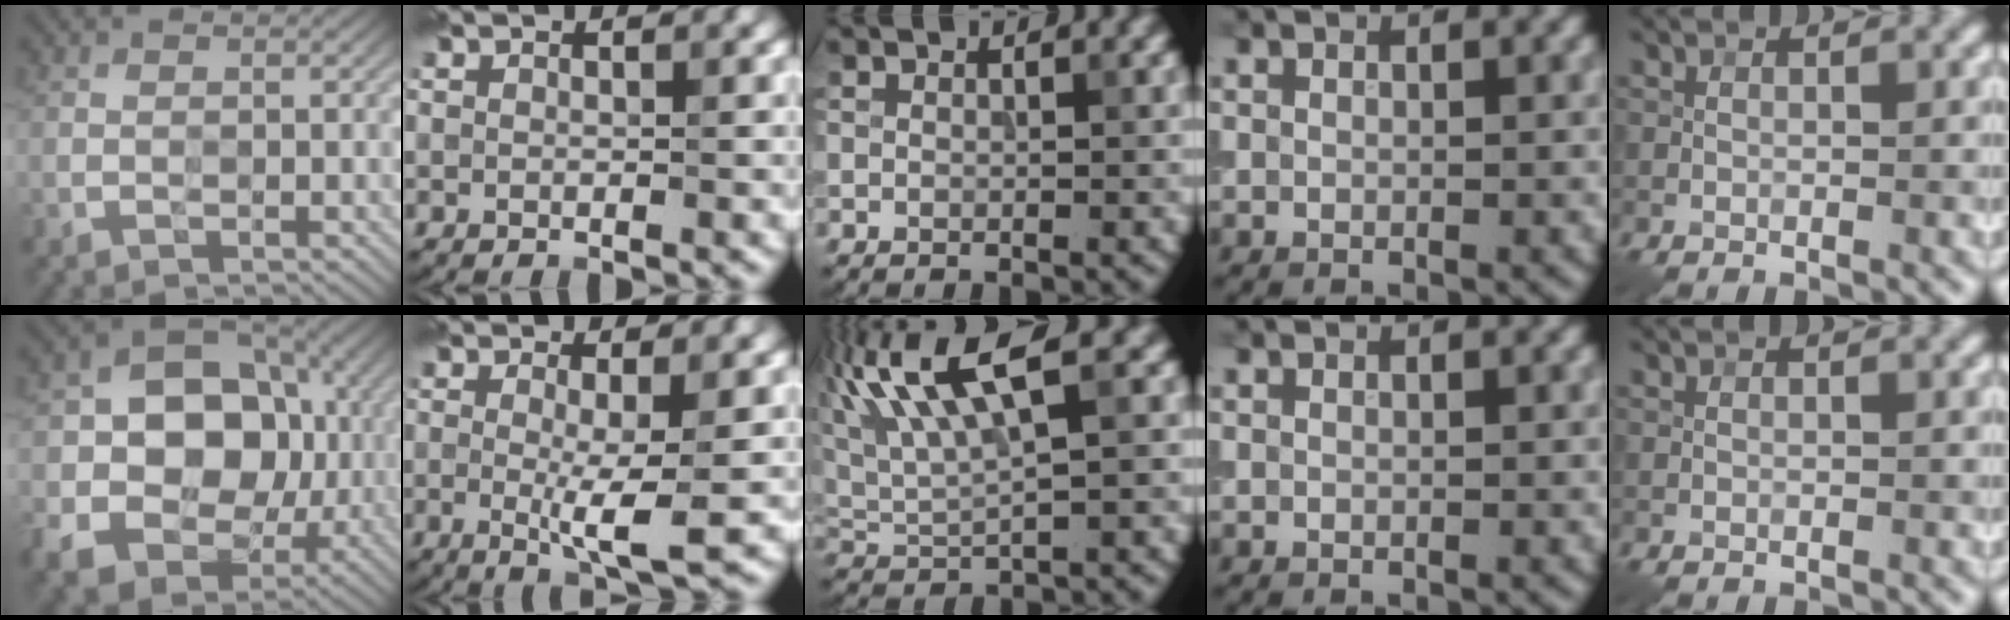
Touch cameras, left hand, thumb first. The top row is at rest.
{"thumb": {"total": 15.9, "force": [-1.0, 12.6, 9.7], "torque": [-0.168, -0.022, -0.018]}, "index": {"total": 4.1, "force": [-0.3, 0.5, 4.0], "torque": [-0.069, -0.015, -0.004]}, "middle": {"total": 8.6, "force": [4.1, 2.2, 7.2], "torque": [-0.144, 0.021, 0.076]}}